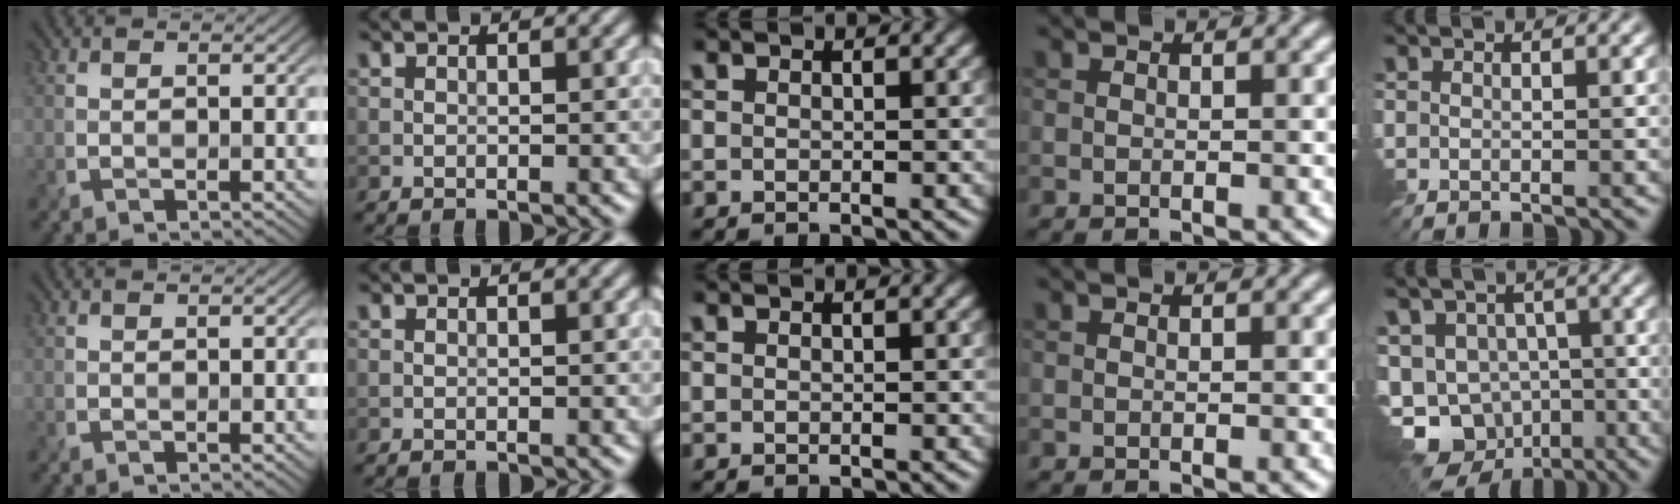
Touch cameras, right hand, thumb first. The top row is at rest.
{"little": {"total": 14.2, "force": [-6.8, 10.8, 6.2], "torque": [-0.132, -0.035, -0.096]}}